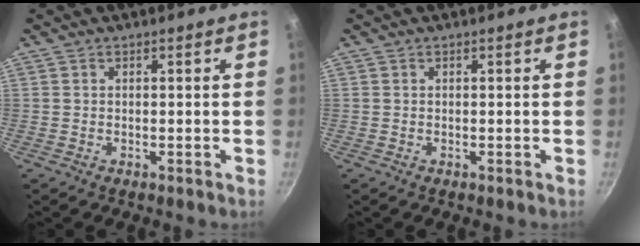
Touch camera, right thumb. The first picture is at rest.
{"total": 0.0}